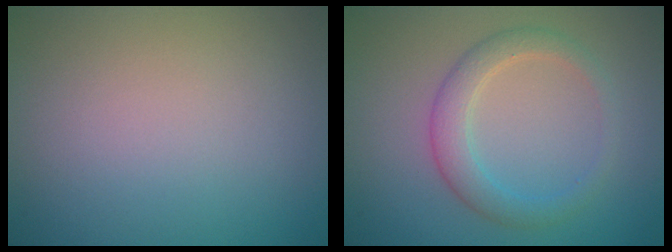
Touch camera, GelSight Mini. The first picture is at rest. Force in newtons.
{"total": 2.8, "press": 2.8, "slide": 0.2}